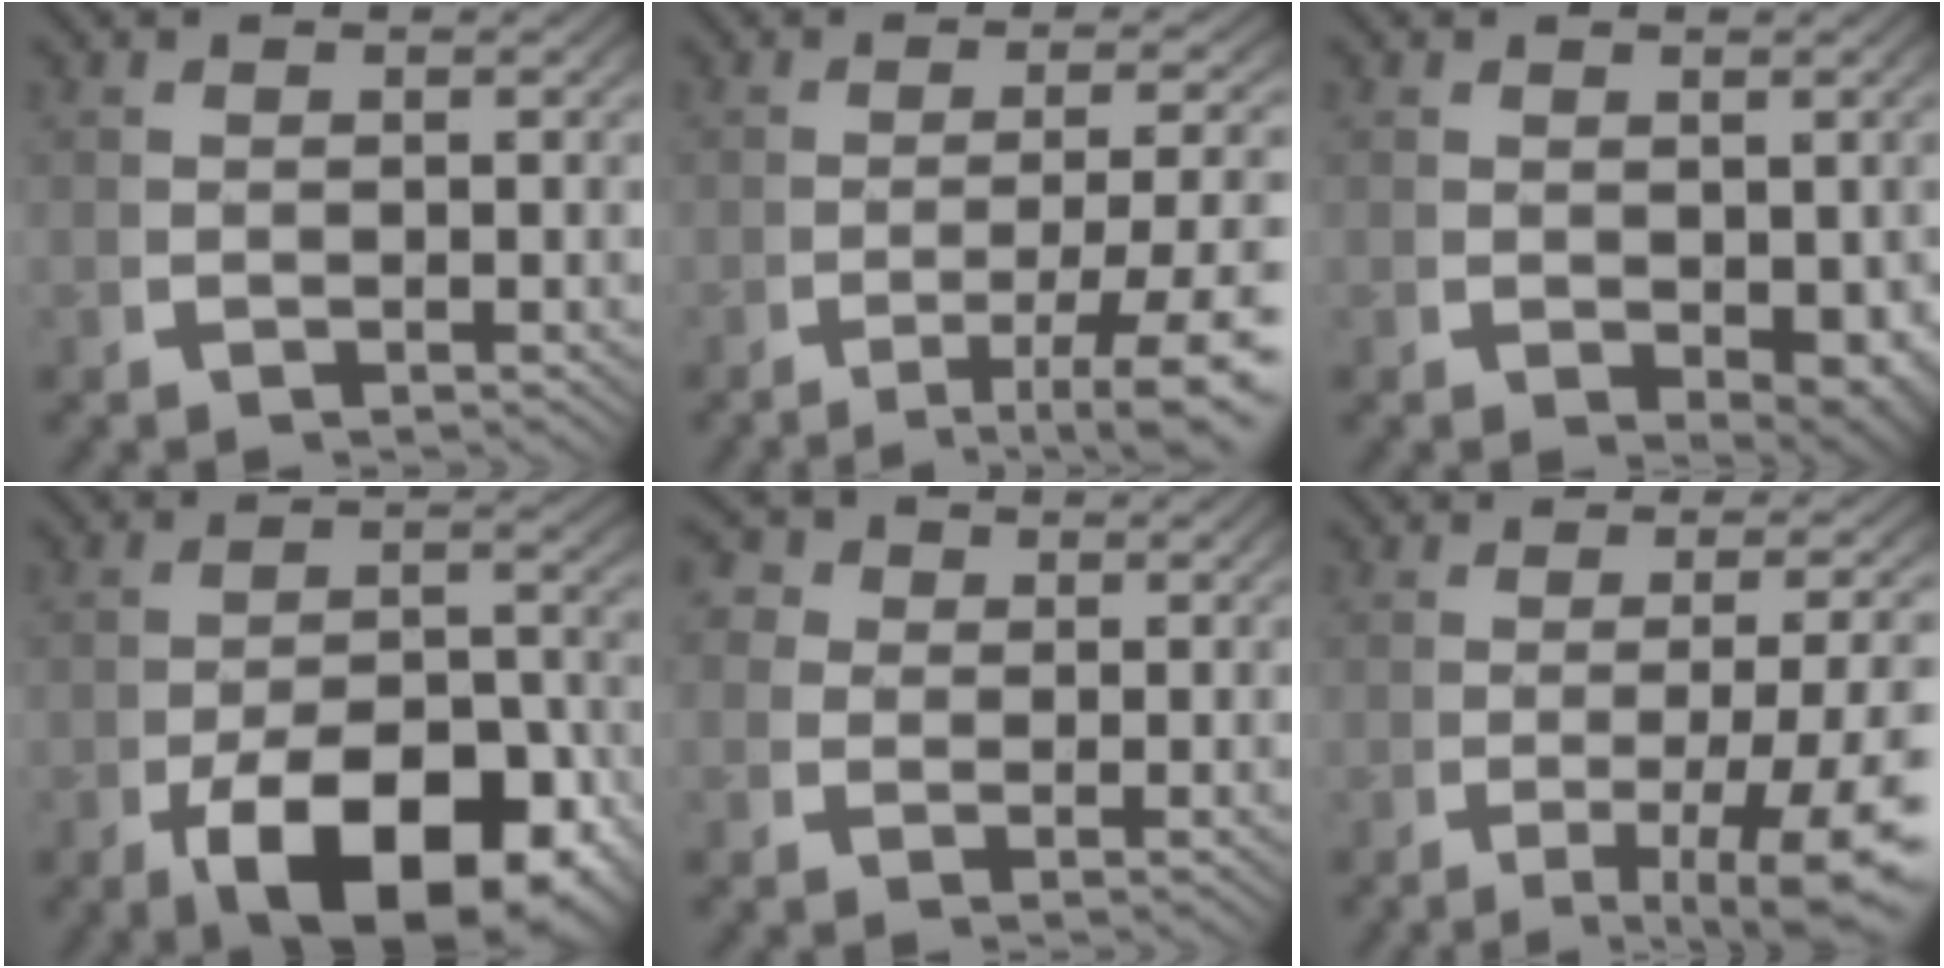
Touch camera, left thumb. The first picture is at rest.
{"total": 7.3, "force": [-3.7, 2.8, 5.7], "torque": [-0.088, -0.024, -0.038]}
{"total": 2.8, "force": [0.1, 1.7, 2.2], "torque": [-0.026, -0.019, 0.017]}
{"total": 11.1, "force": [-4.1, 5.9, 8.5], "torque": [-0.138, -0.048, -0.040]}
{"total": 3.6, "force": [1.1, 3.1, 1.4], "torque": [-0.031, 0.000, 0.008]}
{"total": 7.3, "force": [-2.9, 2.9, 6.1], "torque": [-0.094, -0.021, -0.029]}